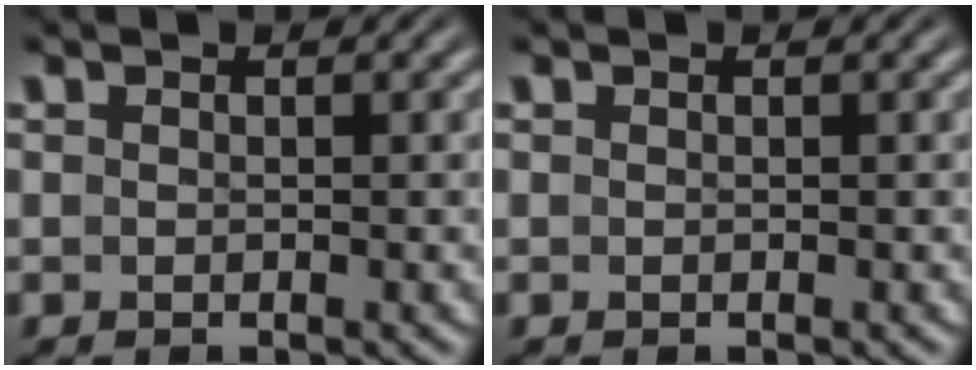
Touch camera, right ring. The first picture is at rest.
{"total": 0.0}